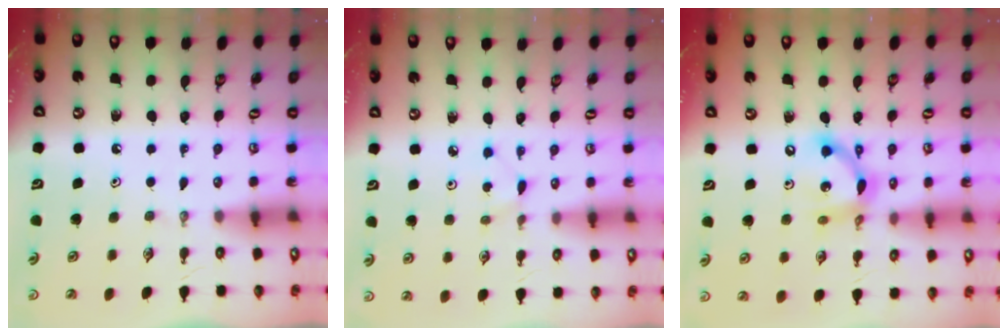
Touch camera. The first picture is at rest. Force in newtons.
{"total": 2.3, "press": 2.3, "slide": 0.3}
{"total": 13.0, "press": 13.0, "slide": 0.6}